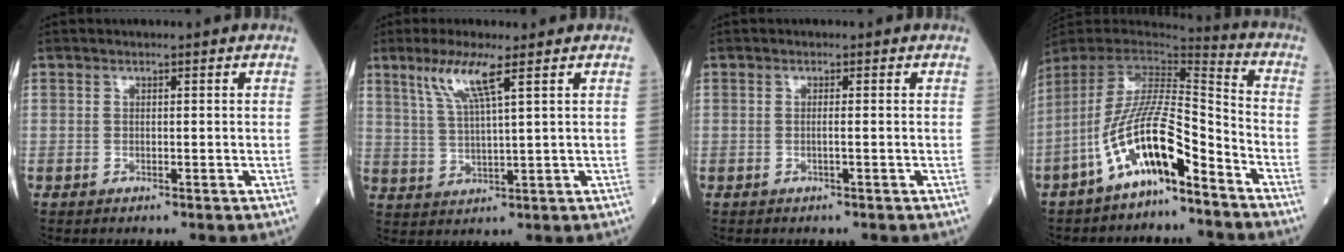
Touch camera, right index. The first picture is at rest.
{"total": 6.8, "force": [3.8, -0.1, 5.7], "torque": [-0.120, -0.001, 0.080]}
{"total": 0.9, "force": [-0.1, -0.2, 0.8], "torque": [-0.017, -0.001, -0.003]}
{"total": 13.9, "force": [-7.9, 3.0, 11.0], "torque": [-0.214, 0.008, -0.146]}